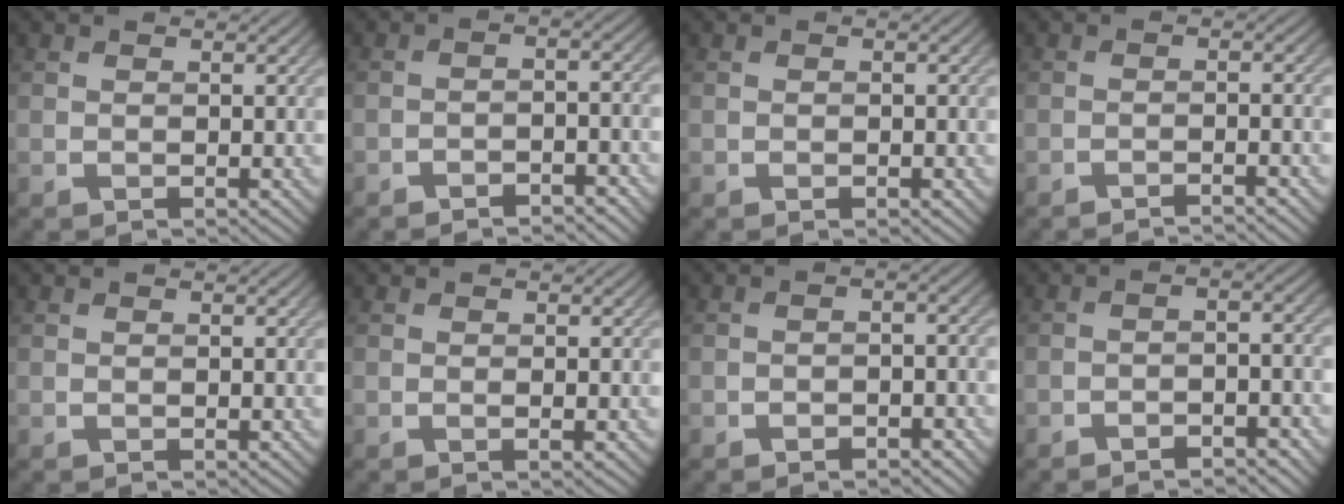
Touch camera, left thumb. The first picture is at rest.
{"total": 3.5, "force": [-2.9, 0.5, 2.0], "torque": [-0.033, 0.011, -0.047]}
{"total": 1.1, "force": [-0.3, 0.3, 1.0], "torque": [-0.014, -0.001, -0.003]}
{"total": 2.8, "force": [-2.1, 0.2, 1.8], "torque": [-0.023, 0.009, -0.046]}
{"total": 0.0}
{"total": 0.8, "force": [-0.1, 0.0, 0.8], "torque": [-0.016, 0.002, -0.004]}
{"total": 2.7, "force": [-1.9, 0.6, 1.9], "torque": [-0.033, 0.007, -0.031]}
{"total": 4.4, "force": [-3.1, 0.7, 3.0], "torque": [-0.048, 0.011, -0.049]}